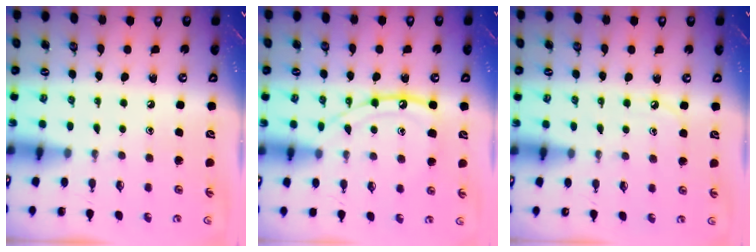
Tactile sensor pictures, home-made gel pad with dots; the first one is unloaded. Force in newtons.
{"total": 13.2, "press": 13.1, "slide": 1.1}
{"total": 3.6, "press": 3.5, "slide": 0.5}